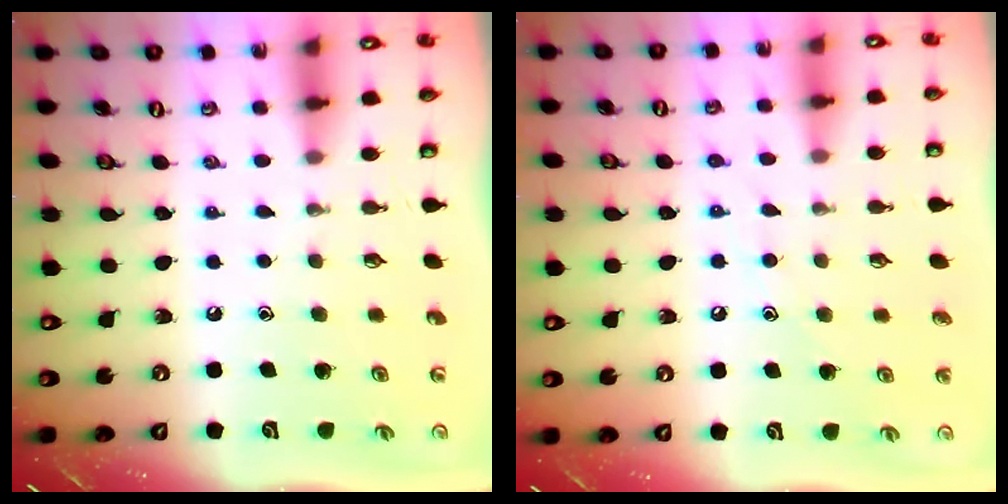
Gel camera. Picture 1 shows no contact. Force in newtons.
{"total": 7.3, "press": 7.2, "slide": 0.7}